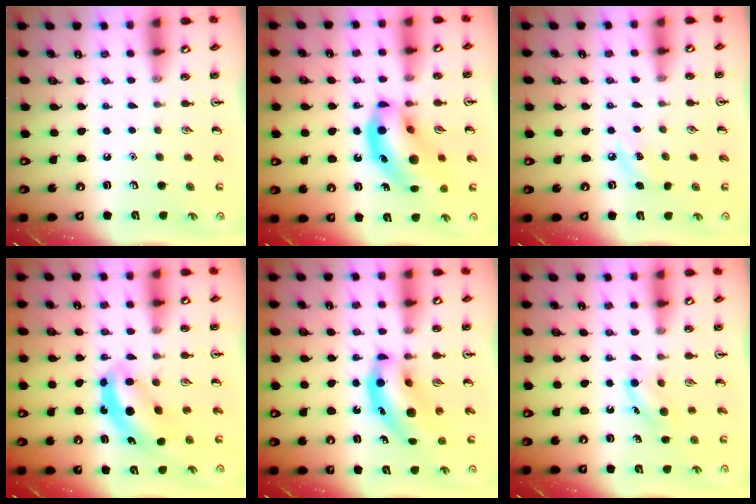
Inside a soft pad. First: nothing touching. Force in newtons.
{"total": 16.6, "press": 16.3, "slide": 3.2}
{"total": 5.4, "press": 5.1, "slide": 1.7}
{"total": 5.3, "press": 5.2, "slide": 1.2}
{"total": 10.6, "press": 10.1, "slide": 3.2}
{"total": 4.7, "press": 4.5, "slide": 1.6}